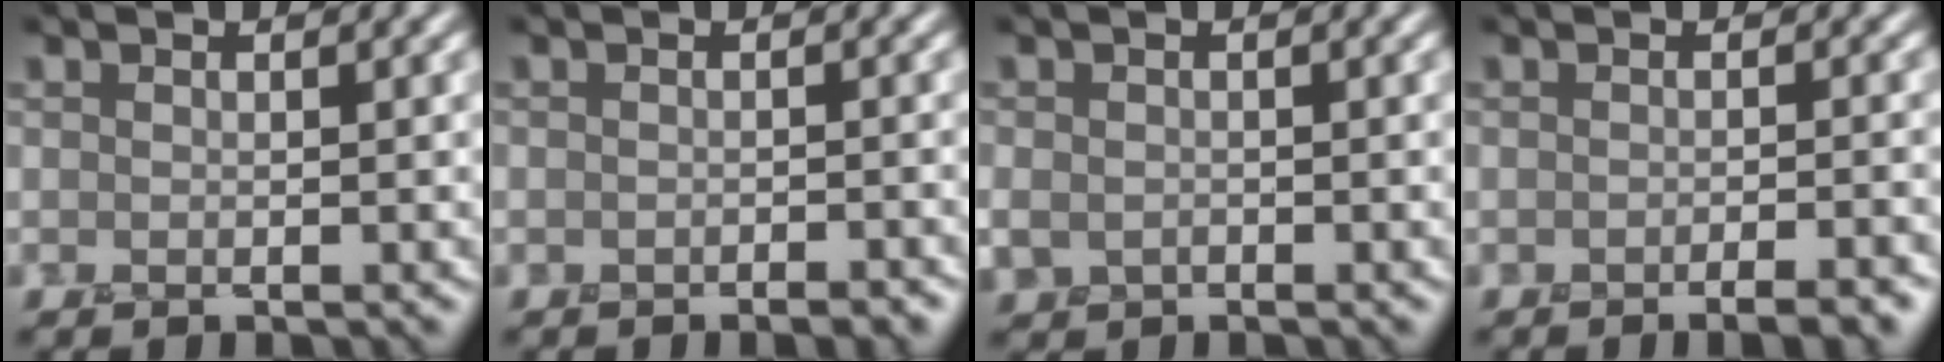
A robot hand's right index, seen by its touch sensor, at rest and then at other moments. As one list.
[{"total": 1.4, "force": [-1.0, 0.5, 0.7], "torque": [-0.003, 0.002, -0.012]}, {"total": 1.1, "force": [-0.2, 1.1, 0.2], "torque": [-0.002, 0.000, -0.005]}, {"total": 3.0, "force": [-2.0, 0.7, 2.1], "torque": [-0.010, 0.009, -0.025]}]